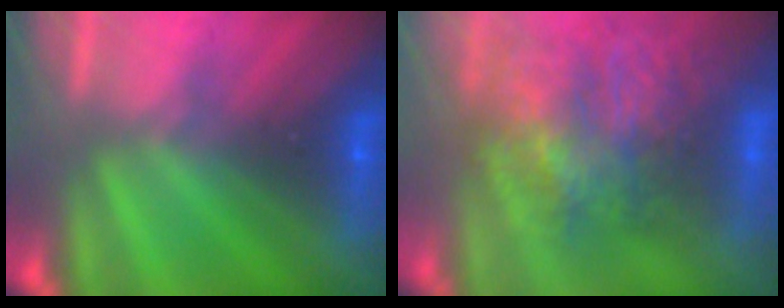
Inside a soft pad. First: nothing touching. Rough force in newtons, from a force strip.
{"total": 7.1}